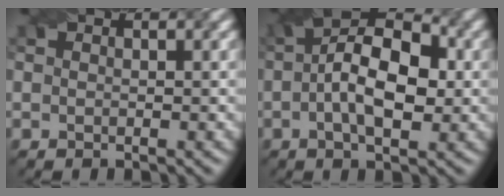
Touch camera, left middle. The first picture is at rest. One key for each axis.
{"total": 7.5, "fx": -0.5, "fy": 3.9, "fz": 6.4, "tx": -0.099, "ty": 0.020, "tz": -0.002}